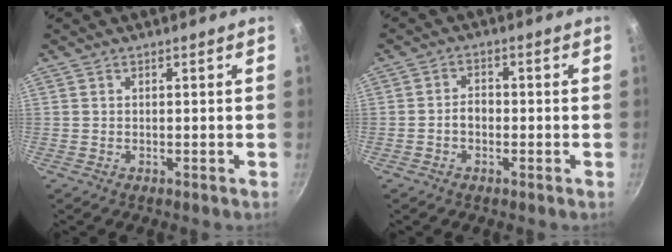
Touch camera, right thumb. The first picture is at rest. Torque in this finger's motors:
{"motor_torque": [0.26, 0.07, 0.39, 0.25, 0.00]}